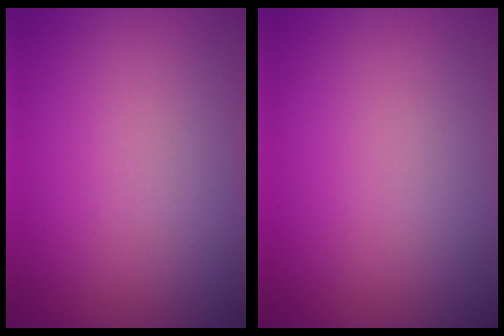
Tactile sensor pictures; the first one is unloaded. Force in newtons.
{"total": 0.0}